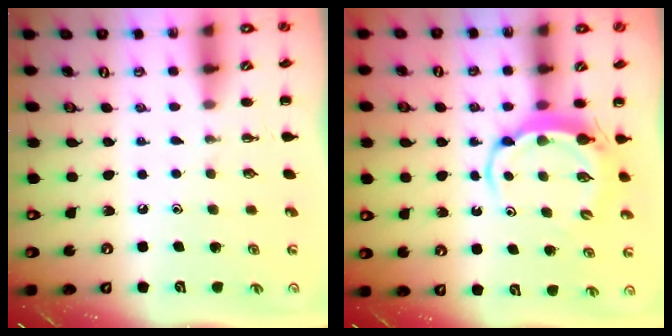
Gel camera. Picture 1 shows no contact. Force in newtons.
{"total": 5.6, "press": 5.5, "slide": 0.6}